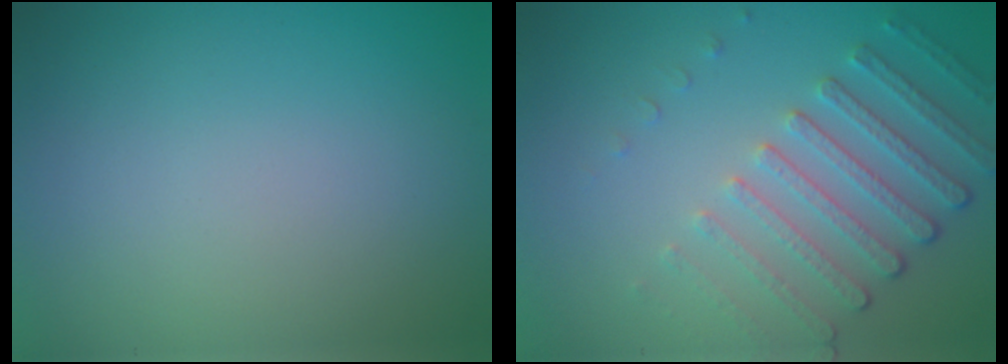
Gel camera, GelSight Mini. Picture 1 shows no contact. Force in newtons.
{"total": 4.8, "press": 3.4, "slide": 3.3}